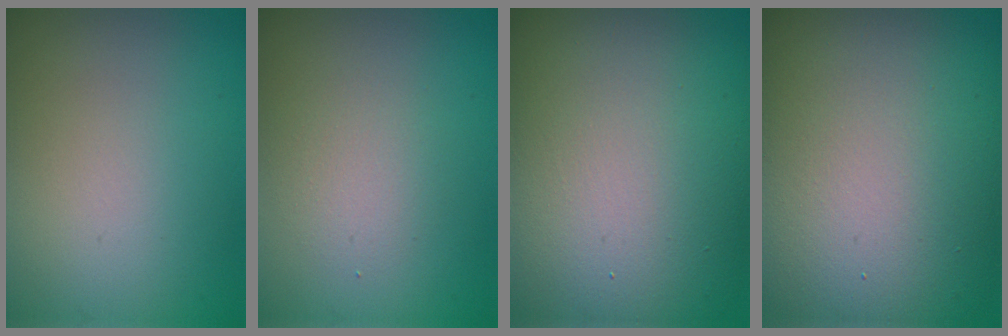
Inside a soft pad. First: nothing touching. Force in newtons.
{"total": 2.0, "press": 2.0, "slide": 0.1}
{"total": 17.9, "press": 17.8, "slide": 1.3}
{"total": 17.8, "press": 17.7, "slide": 1.1}